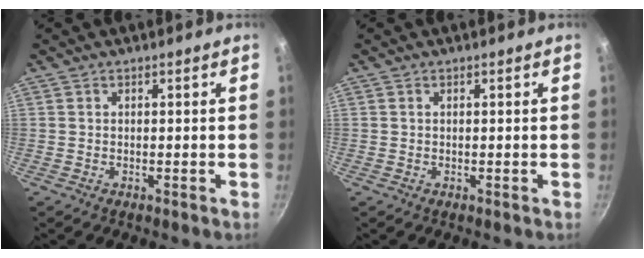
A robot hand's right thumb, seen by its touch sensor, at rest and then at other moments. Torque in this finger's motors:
{"motor_torque": [0.25, 0.04, 0.20, 0.34, -0.03]}